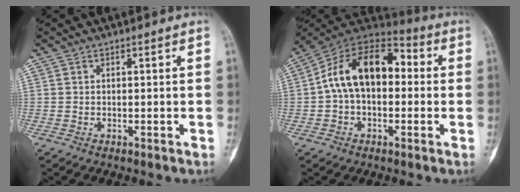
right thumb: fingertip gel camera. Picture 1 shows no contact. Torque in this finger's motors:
{"motor_torque": [0.39, 0.60, 0.75, -0.59, 0.11]}